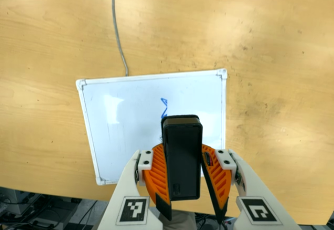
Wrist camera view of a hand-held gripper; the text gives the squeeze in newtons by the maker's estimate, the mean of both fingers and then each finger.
{"total": 8.4, "left": 8.8, "right": 8.1}